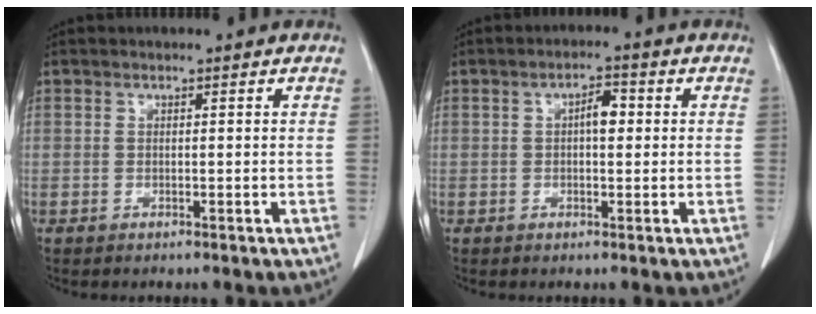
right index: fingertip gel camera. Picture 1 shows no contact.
{"total": 3.2, "force": [0.4, 1.3, 2.9], "torque": [-0.047, 0.009, 0.004]}